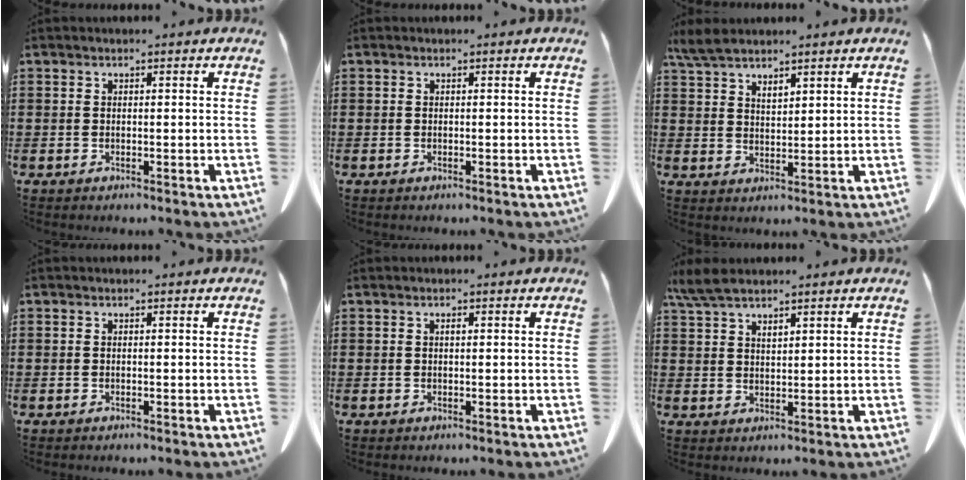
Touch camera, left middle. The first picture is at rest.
{"total": 0.0}
{"total": 4.0, "force": [3.4, 1.2, 1.7], "torque": [-0.044, 0.000, 0.062]}
{"total": 0.0}
{"total": 0.6, "force": [0.2, 0.2, 0.6], "torque": [-0.013, 0.000, 0.004]}
{"total": 3.8, "force": [3.0, 0.8, 2.1], "torque": [-0.048, 0.000, 0.056]}